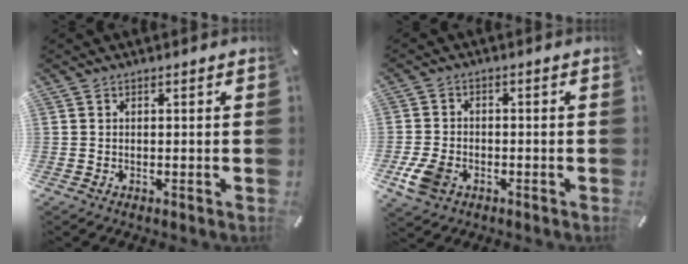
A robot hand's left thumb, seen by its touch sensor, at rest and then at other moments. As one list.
[{"total": 6.3, "force": [-2.7, 4.4, 3.7], "torque": [-0.094, 0.005, -0.052]}]